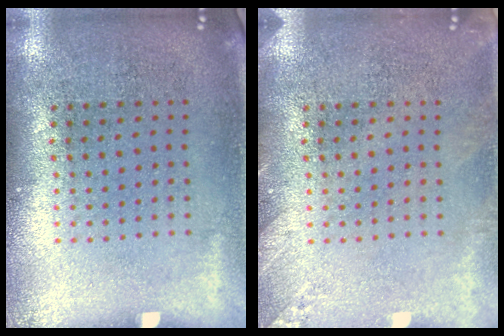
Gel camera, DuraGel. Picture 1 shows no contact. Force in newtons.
{"total": 1.4, "press": 1.4, "slide": 0.2}